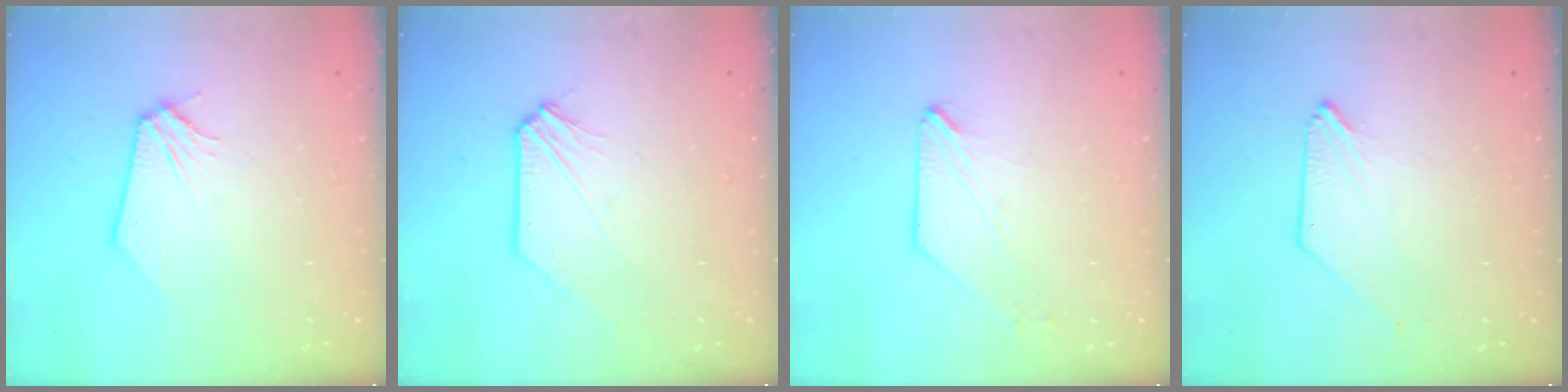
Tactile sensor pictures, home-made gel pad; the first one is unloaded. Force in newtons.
{"total": 1.0, "press": 1.0, "slide": 0.1}
{"total": 0.7, "press": 0.7, "slide": 0.1}
{"total": 0.0}